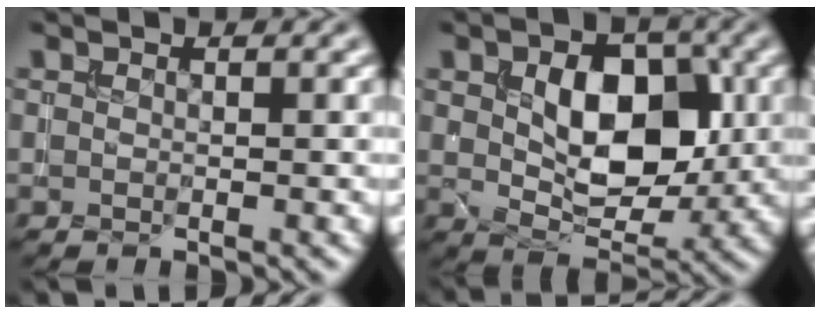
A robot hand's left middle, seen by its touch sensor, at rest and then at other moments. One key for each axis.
{"total": 7.3, "fx": 1.0, "fy": 4.4, "fz": 5.7, "tx": -0.092, "ty": -0.006, "tz": 0.020}